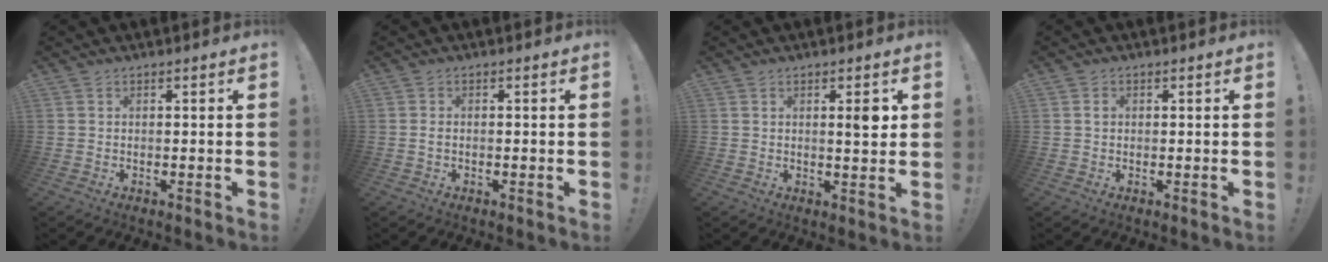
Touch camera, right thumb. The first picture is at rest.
{"total": 0.9, "force": [-0.2, 0.5, 0.7], "torque": [-0.013, 0.004, -0.004]}
{"total": 4.5, "force": [1.4, 1.1, 4.1], "torque": [-0.051, -0.010, 0.014]}
{"total": 1.2, "force": [0.2, 1.0, 0.6], "torque": [-0.006, 0.002, 0.002]}